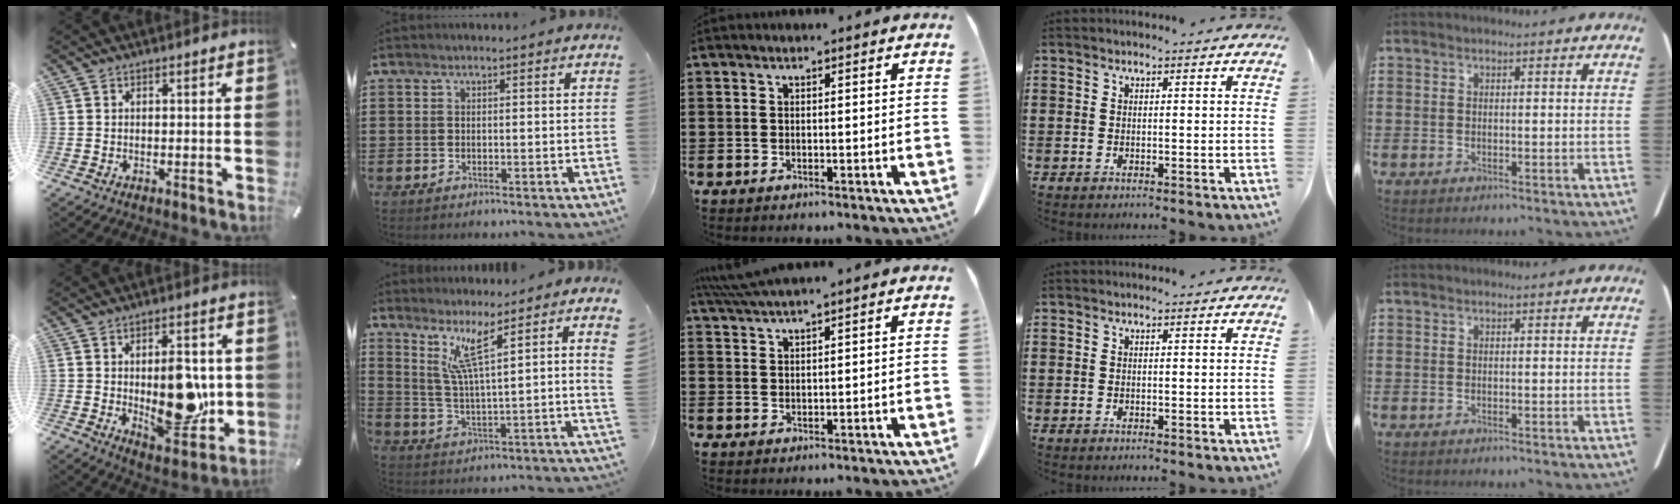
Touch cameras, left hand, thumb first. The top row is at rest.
{"thumb": {"total": 15.2, "force": [-0.2, 8.0, 12.9], "torque": [-0.176, -0.020, -0.001]}, "index": {"total": 8.0, "force": [6.1, -0.5, 5.1], "torque": [-0.115, -0.036, 0.101]}, "middle": {"total": 3.1, "force": [2.7, -0.2, 1.4], "torque": [-0.035, -0.003, 0.053]}}